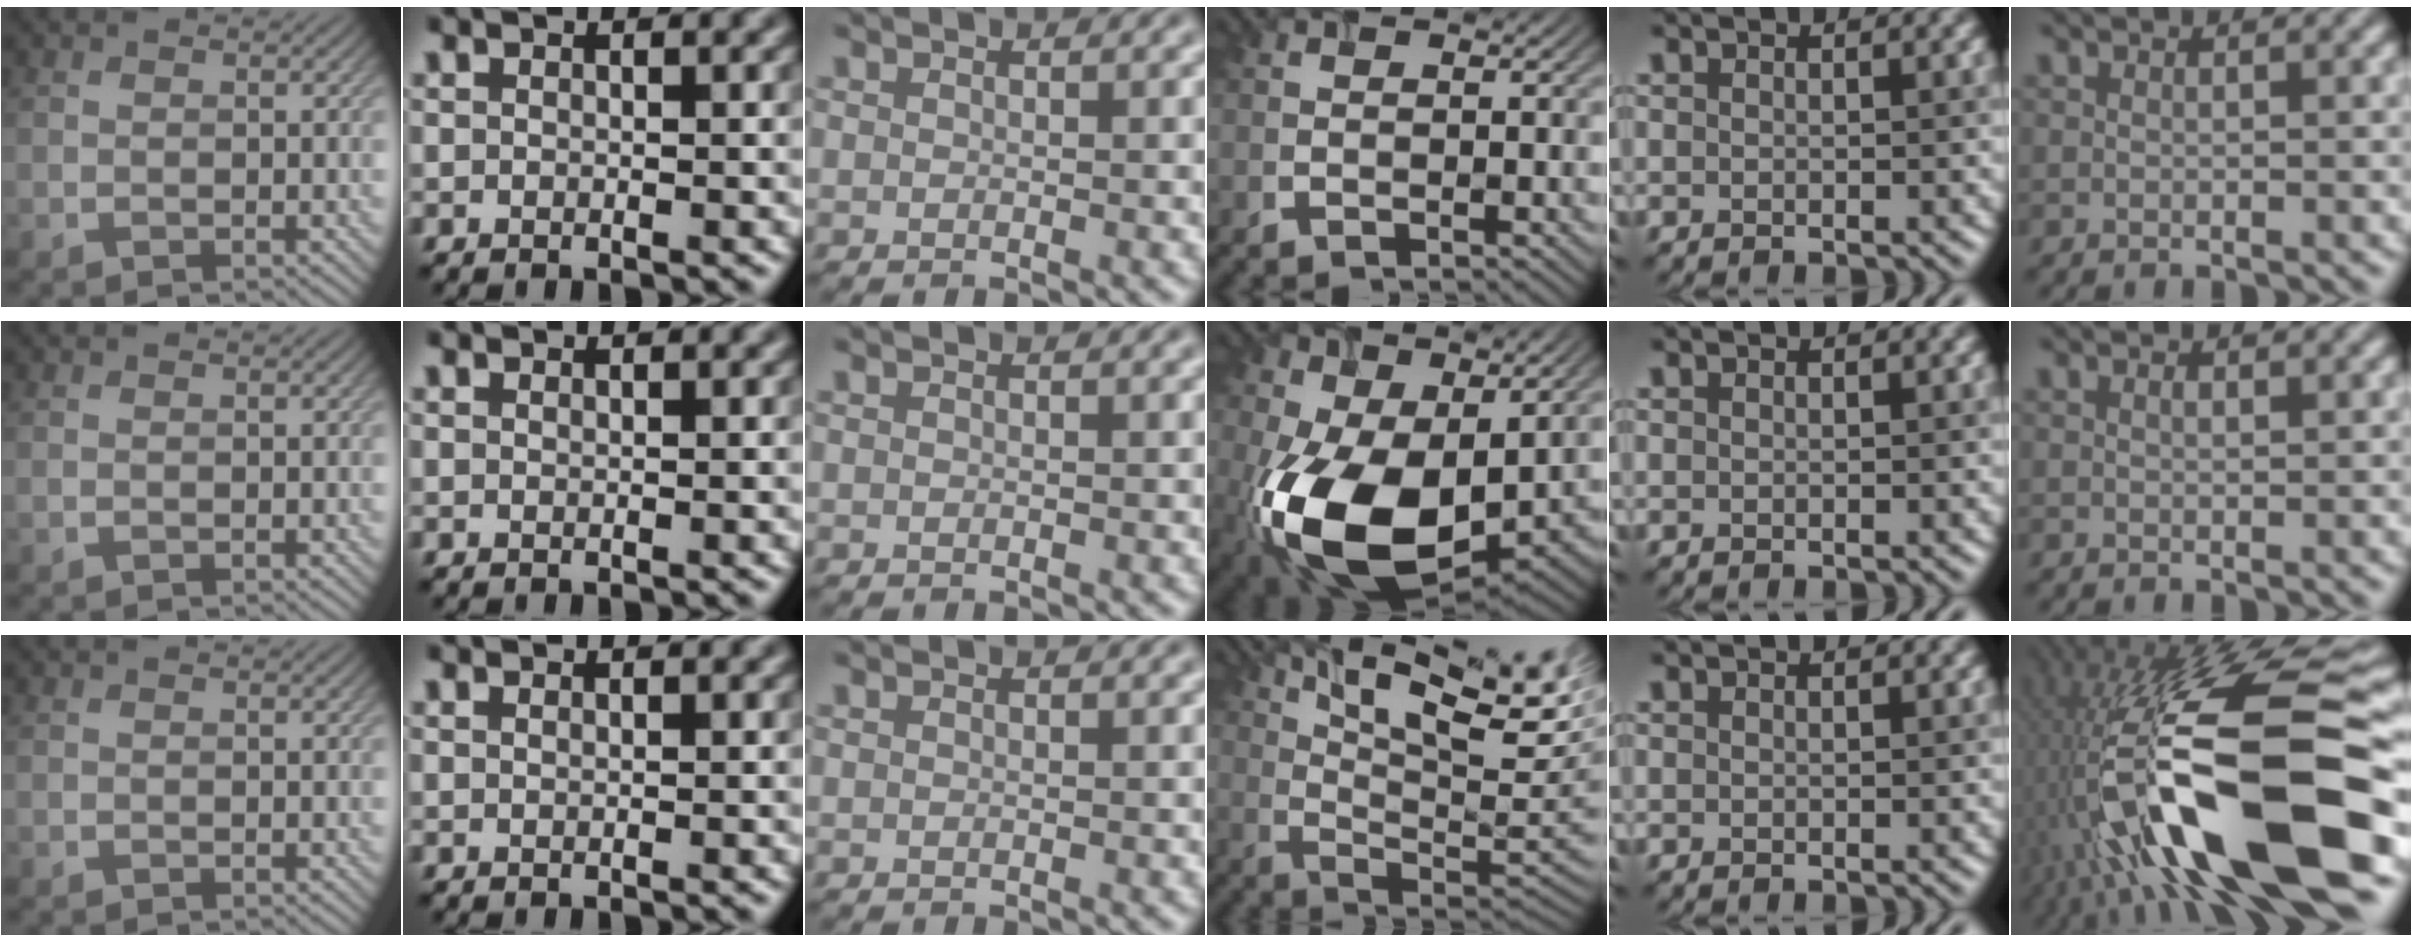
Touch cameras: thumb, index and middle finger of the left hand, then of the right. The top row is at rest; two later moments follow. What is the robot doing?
{"motion": "screw", "object": "timer"}